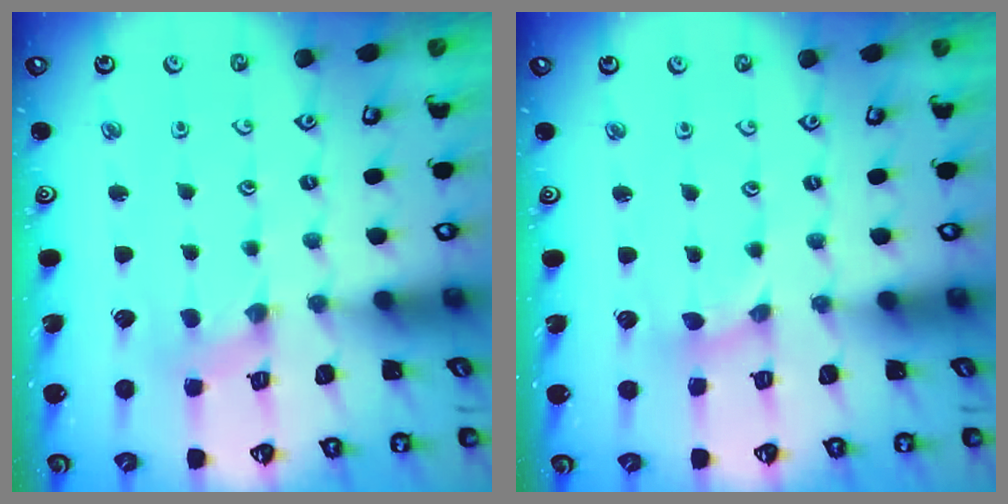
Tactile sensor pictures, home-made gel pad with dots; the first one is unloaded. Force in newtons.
{"total": 1.1, "press": 1.1, "slide": 0.1}